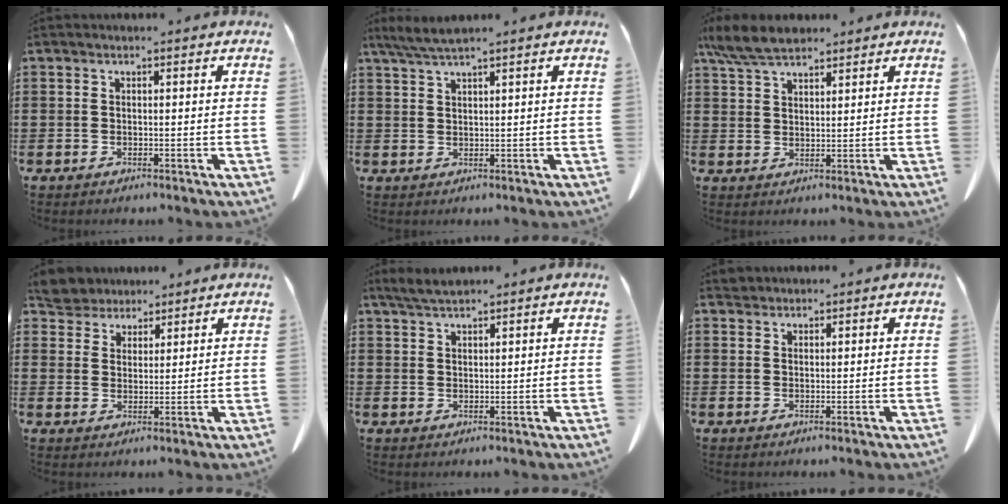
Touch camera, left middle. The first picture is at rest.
{"total": 3.0, "force": [2.4, -0.2, 1.8], "torque": [-0.040, -0.004, 0.045]}
{"total": 6.2, "force": [5.1, 1.6, 3.0], "torque": [-0.074, -0.006, 0.098]}
{"total": 4.8, "force": [4.5, 1.6, 0.4], "torque": [-0.027, -0.012, 0.086]}
{"total": 2.8, "force": [2.4, 0.3, 1.3], "torque": [-0.033, -0.003, 0.048]}
{"total": 1.2, "force": [1.2, 0.3, 0.0], "torque": [-0.004, -0.001, 0.024]}